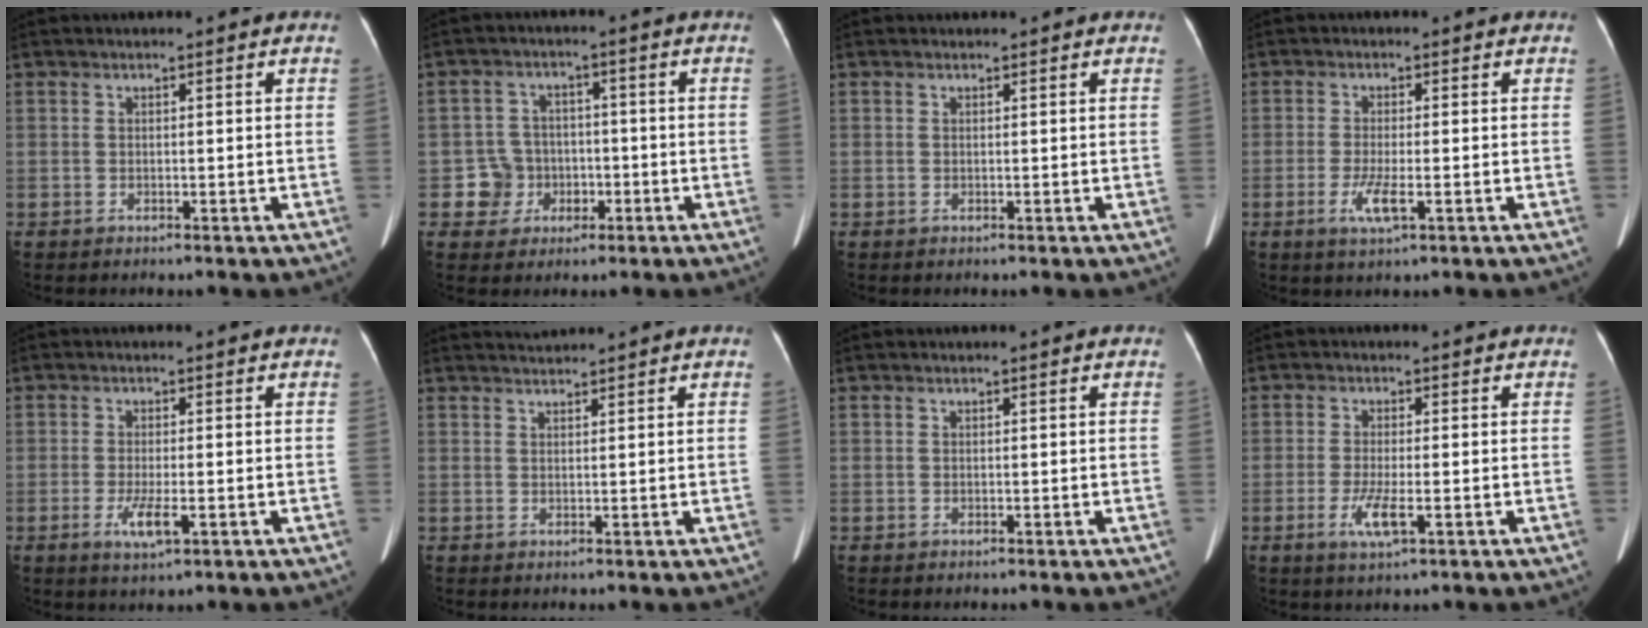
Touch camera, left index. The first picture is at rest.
{"total": 5.3, "force": [-1.7, 5.0, 0.1], "torque": [0.001, 0.012, -0.024]}
{"total": 0.8, "force": [0.8, 0.3, 0.1], "torque": [-0.008, 0.005, 0.011]}
{"total": 3.6, "force": [-1.3, 0.5, 3.3], "torque": [-0.071, -0.009, -0.024]}
{"total": 3.7, "force": [-1.3, 0.7, 3.4], "torque": [-0.070, -0.009, -0.020]}
{"total": 2.2, "force": [2.1, -0.5, 0.0], "torque": [-0.001, 0.015, 0.047]}
{"total": 0.0}
{"total": 3.9, "force": [-1.4, 0.5, 3.6], "torque": [-0.078, -0.010, -0.025]}